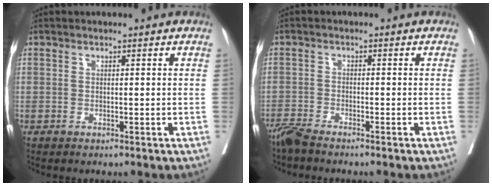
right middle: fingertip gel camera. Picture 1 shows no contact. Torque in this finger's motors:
{"motor_torque": [0.32, -0.31, 0.48, 0.11]}